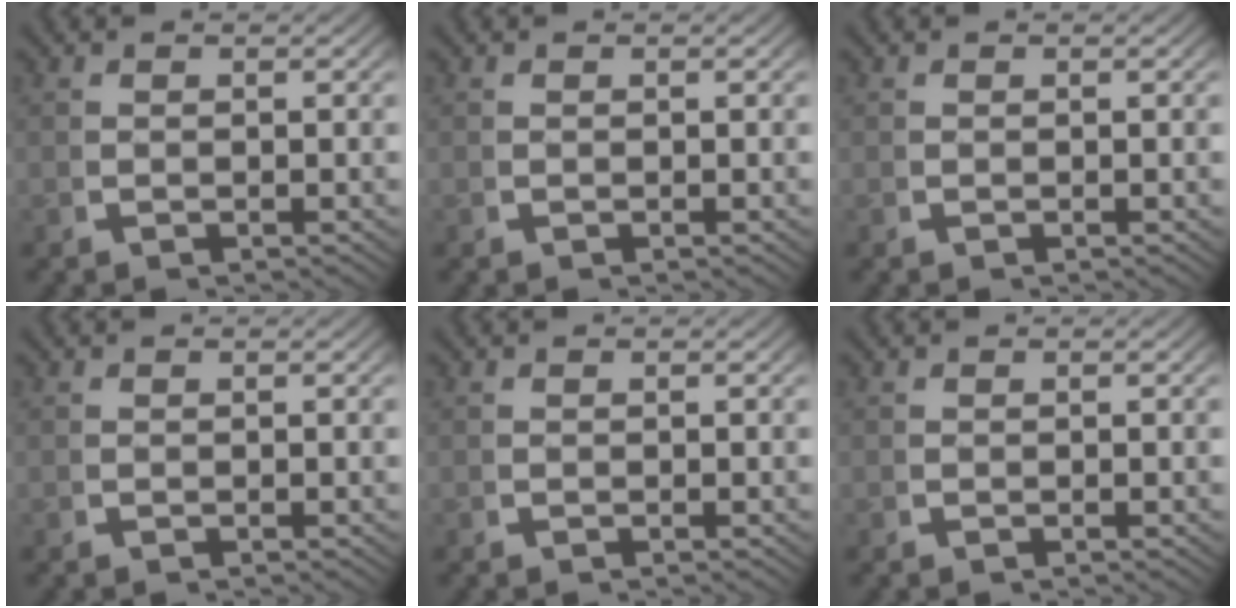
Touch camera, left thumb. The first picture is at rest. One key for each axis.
{"total": 0.0}
{"total": 0.0}
{"total": 0.0}
{"total": 0.0}
{"total": 0.0}